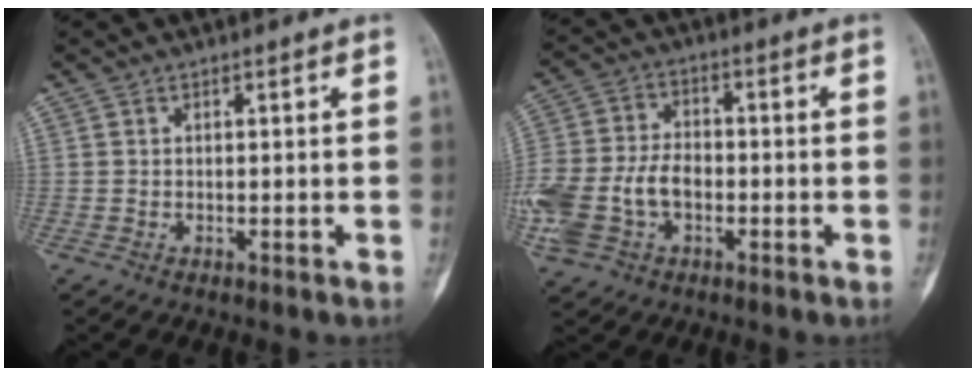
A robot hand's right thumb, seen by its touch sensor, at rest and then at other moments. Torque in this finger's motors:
{"motor_torque": [1.70, 1.46, 1.17, -0.87, 0.18]}